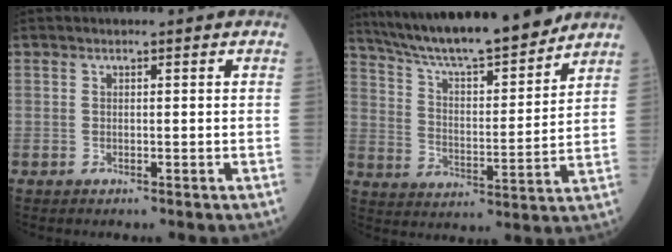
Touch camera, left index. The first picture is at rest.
{"total": 18.5, "force": [16.3, 1.5, 8.5], "torque": [-0.147, 0.001, 0.264]}